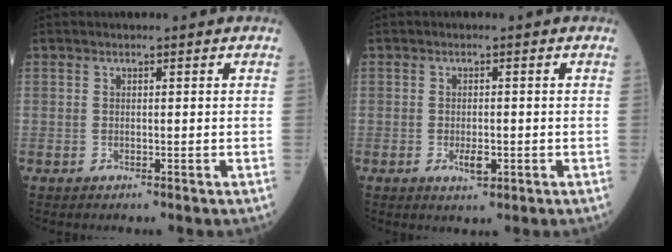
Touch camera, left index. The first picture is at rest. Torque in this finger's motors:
{"motor_torque": [-0.01, 0.06, 0.03, 0.01]}